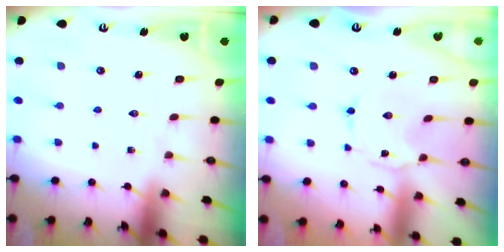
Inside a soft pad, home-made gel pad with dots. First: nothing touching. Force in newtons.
{"total": 0.0}